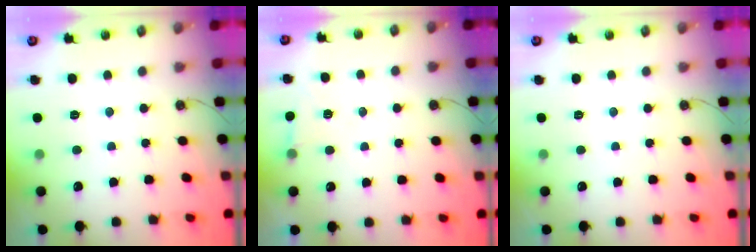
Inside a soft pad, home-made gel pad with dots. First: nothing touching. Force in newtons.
{"total": 4.7, "press": 4.2, "slide": 2.0}
{"total": 0.0}